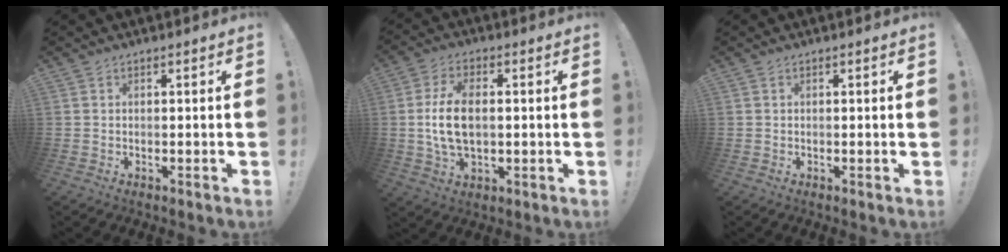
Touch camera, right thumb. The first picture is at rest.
{"total": 11.5, "force": [0.4, 6.9, 9.1], "torque": [-0.168, -0.004, 0.006]}
{"total": 0.5, "force": [0.1, -0.3, 0.5], "torque": [-0.007, -0.001, 0.000]}